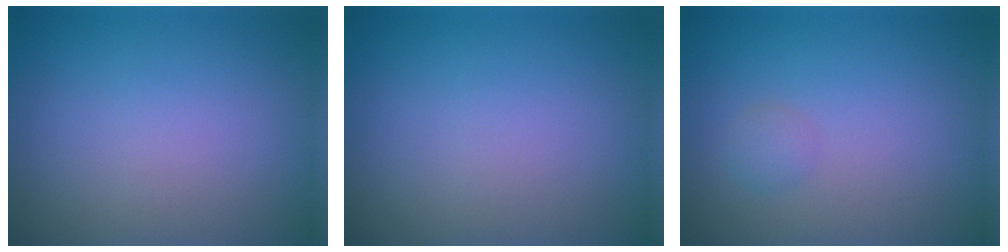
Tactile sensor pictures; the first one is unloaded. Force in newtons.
{"total": 0.0}
{"total": 1.0, "press": 1.0, "slide": 0.0}